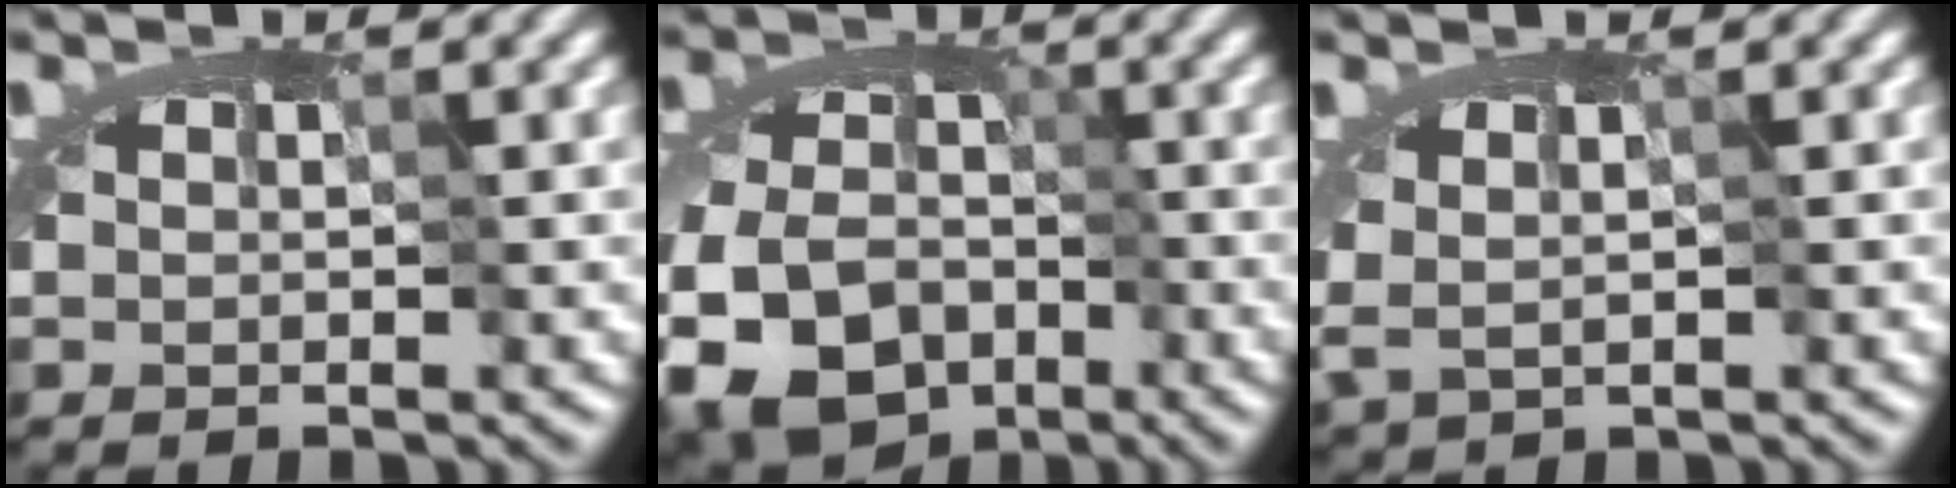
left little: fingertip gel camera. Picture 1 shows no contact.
{"total": 12.4, "force": [-6.5, 9.0, 5.4], "torque": [-0.093, -0.017, -0.133]}
{"total": 1.5, "force": [0.7, 0.7, 1.1], "torque": [-0.028, 0.000, 0.014]}